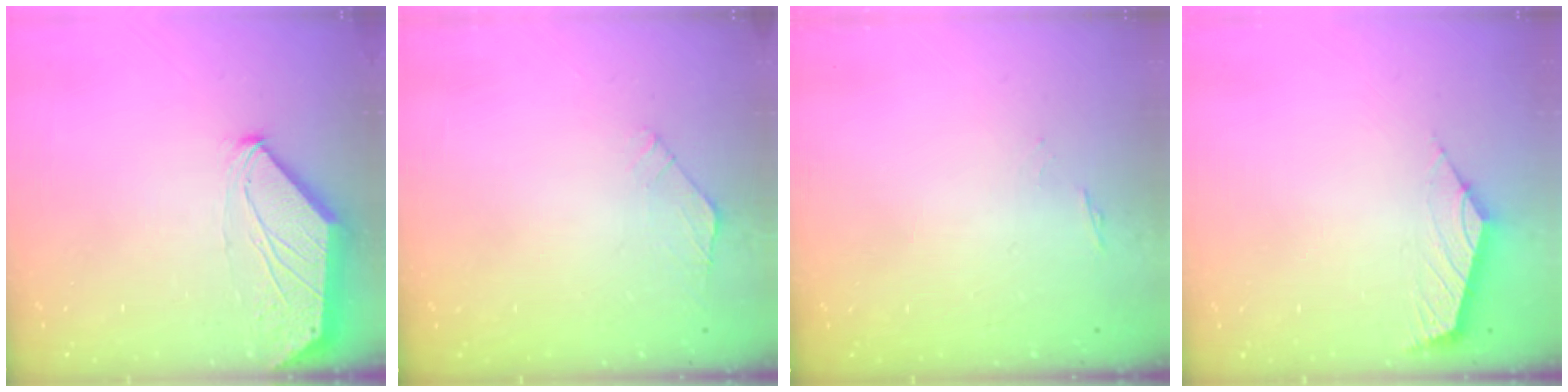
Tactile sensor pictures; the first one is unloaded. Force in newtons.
{"total": 2.1, "press": 2.1, "slide": 0.5}
{"total": 0.8, "press": 0.6, "slide": 0.4}
{"total": 2.4, "press": 2.3, "slide": 0.6}